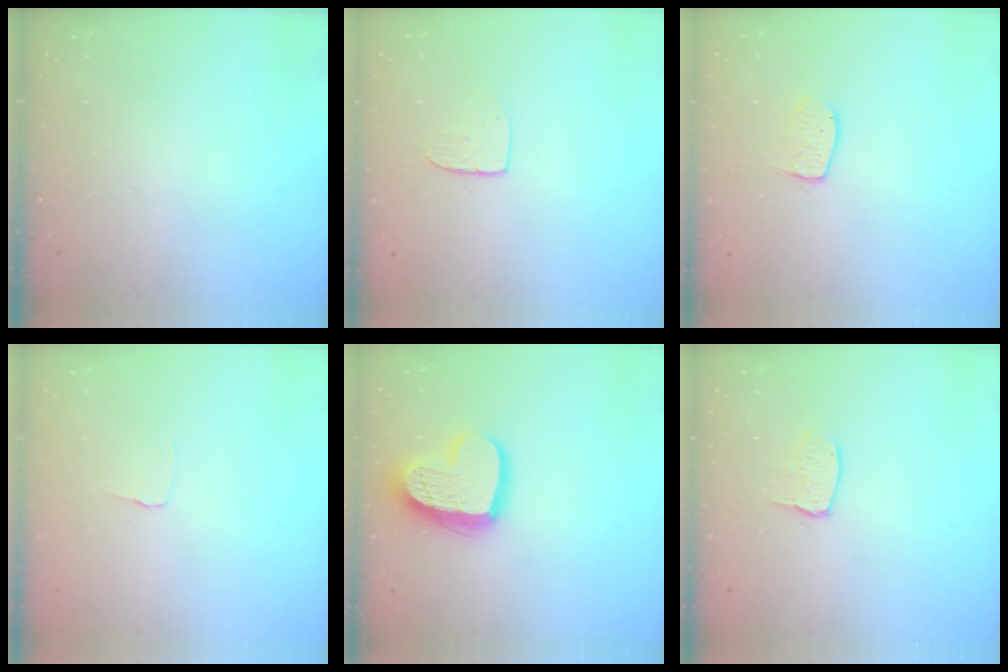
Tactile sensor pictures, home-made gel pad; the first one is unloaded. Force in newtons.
{"total": 5.0, "press": 5.0, "slide": 0.4}
{"total": 6.7, "press": 6.7, "slide": 0.5}
{"total": 2.6, "press": 2.6, "slide": 0.2}
{"total": 17.8, "press": 17.7, "slide": 1.4}
{"total": 3.0, "press": 3.0, "slide": 0.2}